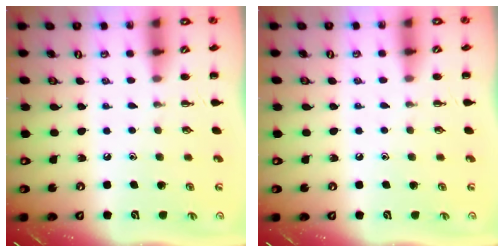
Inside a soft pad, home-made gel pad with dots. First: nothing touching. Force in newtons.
{"total": 3.6, "press": 3.3, "slide": 1.3}